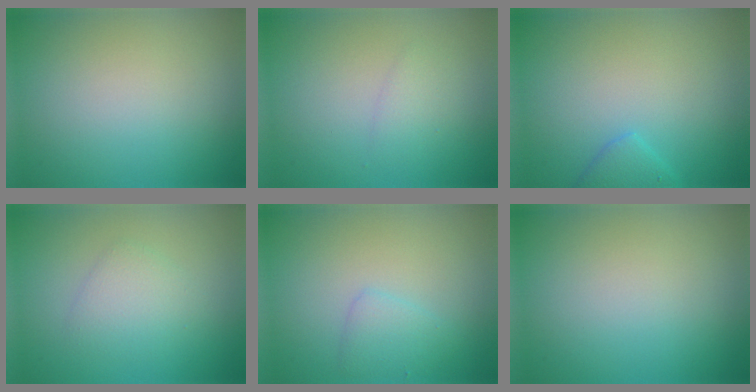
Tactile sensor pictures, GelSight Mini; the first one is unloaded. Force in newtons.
{"total": 1.2, "press": 1.2, "slide": 0.1}
{"total": 1.9, "press": 1.9, "slide": 0.1}
{"total": 2.2, "press": 2.2, "slide": 0.1}
{"total": 1.8, "press": 1.8, "slide": 0.1}
{"total": 0.0}